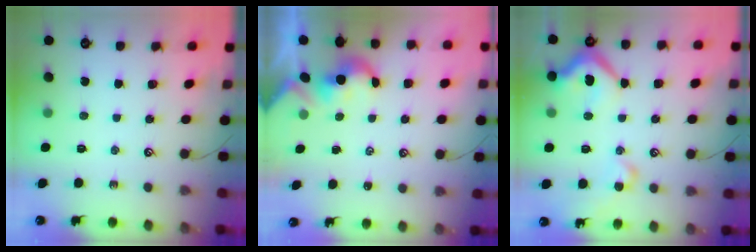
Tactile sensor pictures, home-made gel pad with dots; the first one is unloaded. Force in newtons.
{"total": 1.9, "press": 1.9, "slide": 0.2}
{"total": 14.4, "press": 14.2, "slide": 2.0}